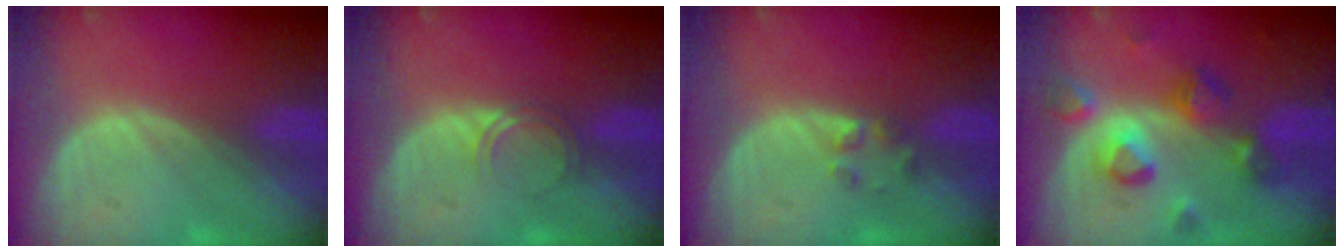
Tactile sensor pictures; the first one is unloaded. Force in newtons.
{"total": 2.0, "press": 2.0, "slide": 0.2}
{"total": 1.9, "press": 1.7, "slide": 0.8}
{"total": 8.1, "press": 7.7, "slide": 2.7}